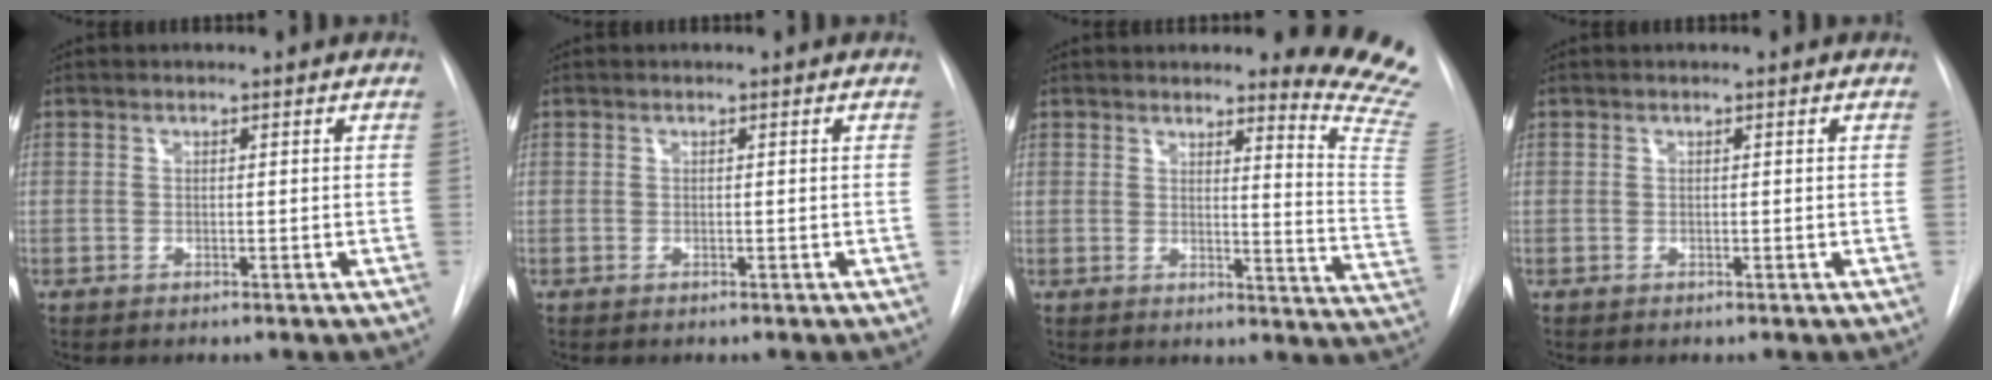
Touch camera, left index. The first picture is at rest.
{"total": 0.0}
{"total": 10.8, "force": [10.3, -1.3, 2.9], "torque": [-0.026, -0.142, 0.087]}
{"total": 0.0}